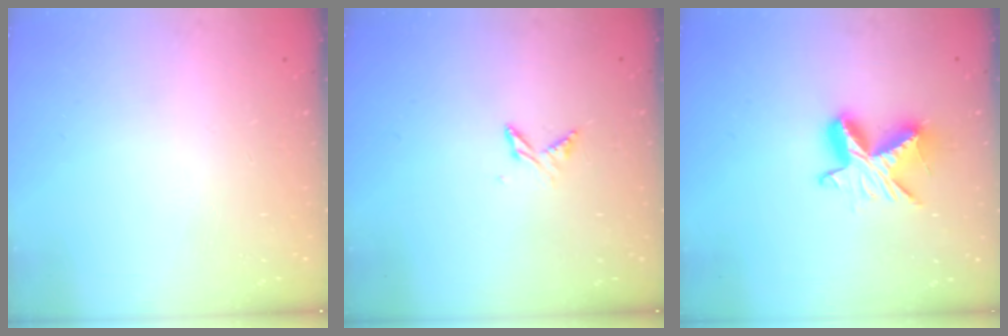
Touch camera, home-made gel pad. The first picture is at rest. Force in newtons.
{"total": 4.7, "press": 4.6, "slide": 0.6}
{"total": 9.2, "press": 9.2, "slide": 0.3}